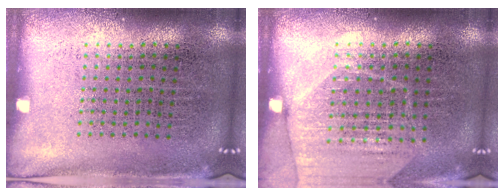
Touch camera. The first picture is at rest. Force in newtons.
{"total": 1.7, "press": 1.6, "slide": 0.5}